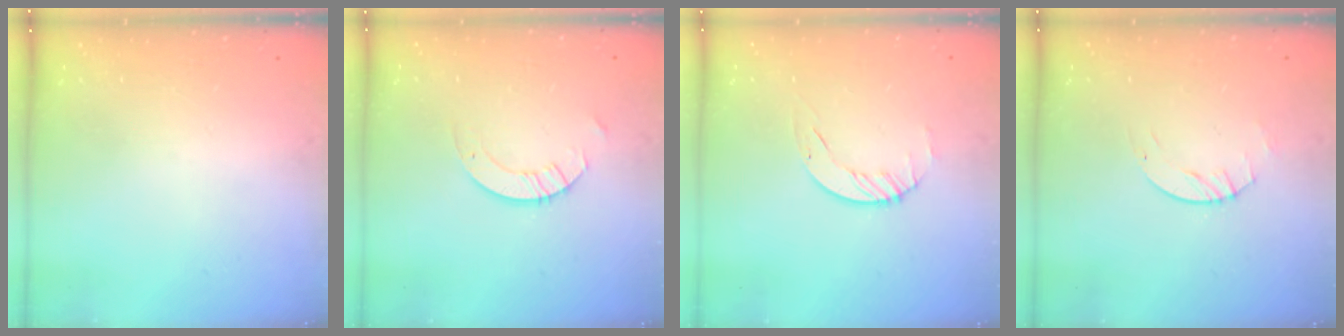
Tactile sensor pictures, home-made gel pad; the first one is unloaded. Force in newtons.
{"total": 3.5, "press": 3.5, "slide": 0.3}
{"total": 2.3, "press": 2.3, "slide": 0.3}
{"total": 2.8, "press": 2.8, "slide": 0.4}